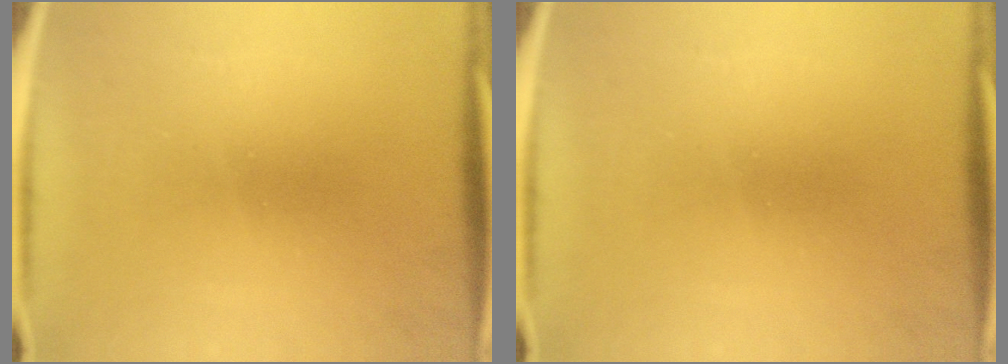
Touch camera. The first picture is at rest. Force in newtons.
{"total": 0.0}